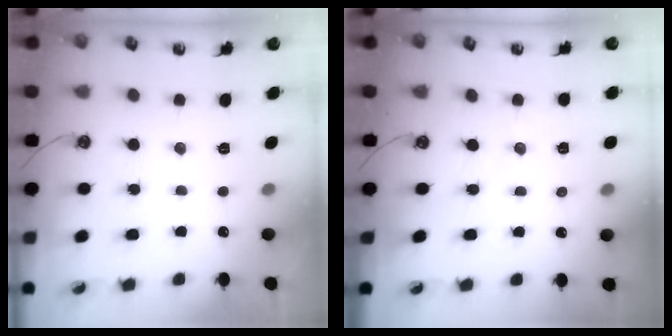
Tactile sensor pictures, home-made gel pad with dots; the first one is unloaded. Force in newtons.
{"total": 2.7, "press": 2.7, "slide": 0.3}